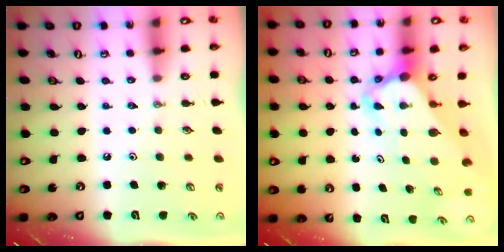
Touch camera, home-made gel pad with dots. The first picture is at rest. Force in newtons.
{"total": 3.8, "press": 3.8, "slide": 0.3}